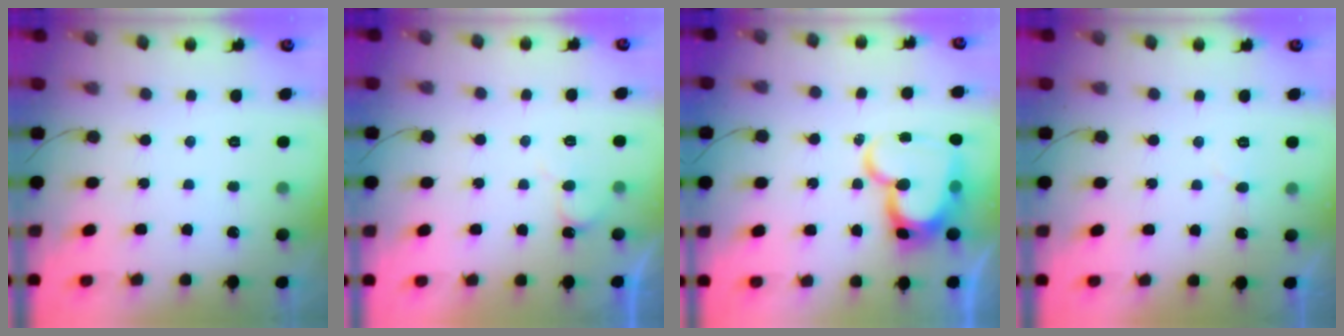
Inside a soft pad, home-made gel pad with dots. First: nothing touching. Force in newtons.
{"total": 5.4, "press": 5.4, "slide": 0.5}
{"total": 18.8, "press": 18.7, "slide": 1.5}
{"total": 3.0, "press": 3.0, "slide": 0.1}